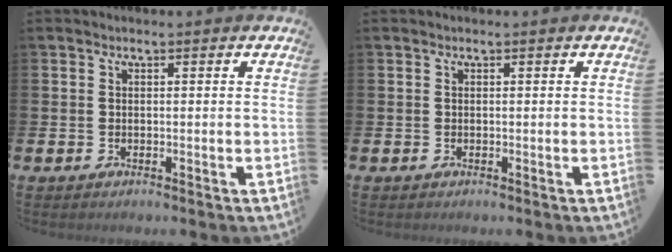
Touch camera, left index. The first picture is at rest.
{"total": 0.0}